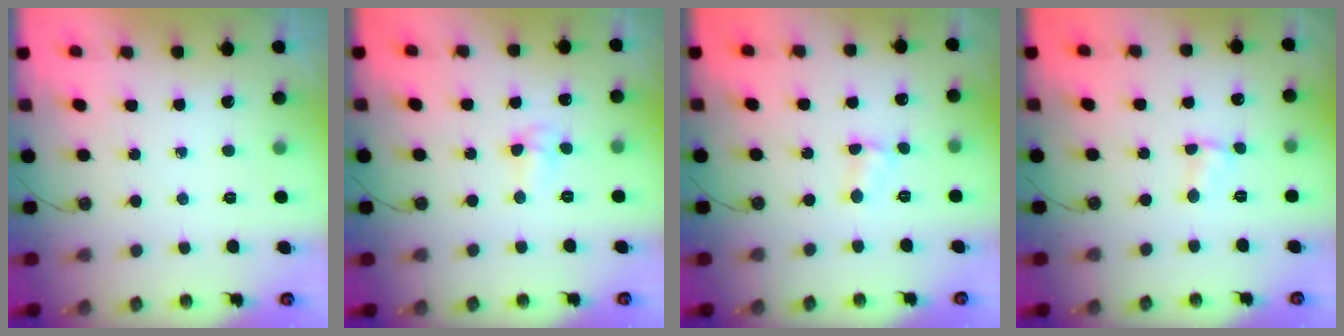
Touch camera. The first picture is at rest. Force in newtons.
{"total": 5.8, "press": 5.6, "slide": 1.4}
{"total": 3.4, "press": 3.4, "slide": 0.5}
{"total": 1.5, "press": 1.5, "slide": 0.1}